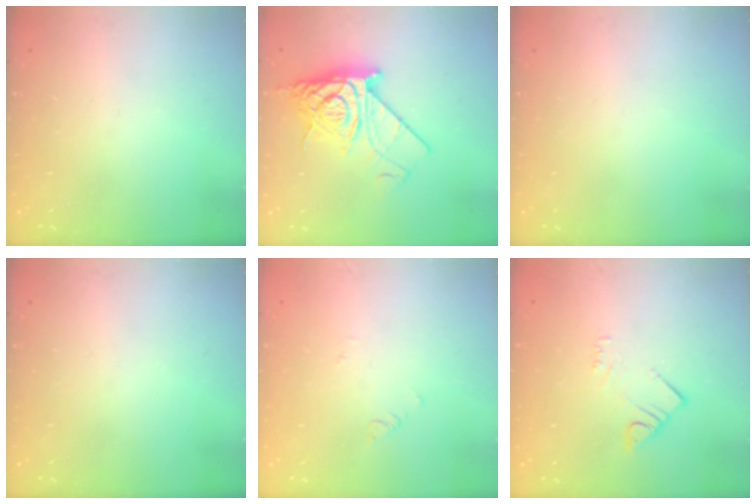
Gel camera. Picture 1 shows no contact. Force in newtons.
{"total": 12.9, "press": 12.8, "slide": 1.5}
{"total": 0.0}
{"total": 0.0}
{"total": 1.9, "press": 1.9, "slide": 0.4}
{"total": 3.1, "press": 3.0, "slide": 0.4}